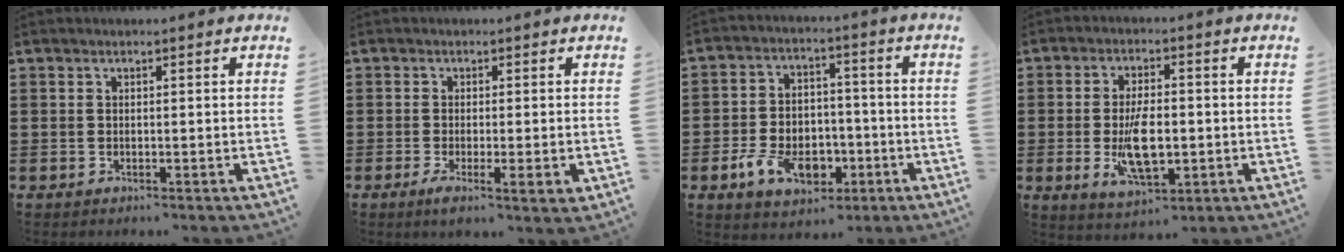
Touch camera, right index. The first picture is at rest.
{"total": 3.7, "force": [-1.3, 0.5, 3.5], "torque": [-0.070, -0.017, -0.022]}
{"total": 9.0, "force": [-3.5, 6.3, 5.5], "torque": [-0.111, 0.016, -0.062]}
{"total": 7.9, "force": [-1.3, 3.6, 6.9], "torque": [-0.137, -0.007, -0.027]}